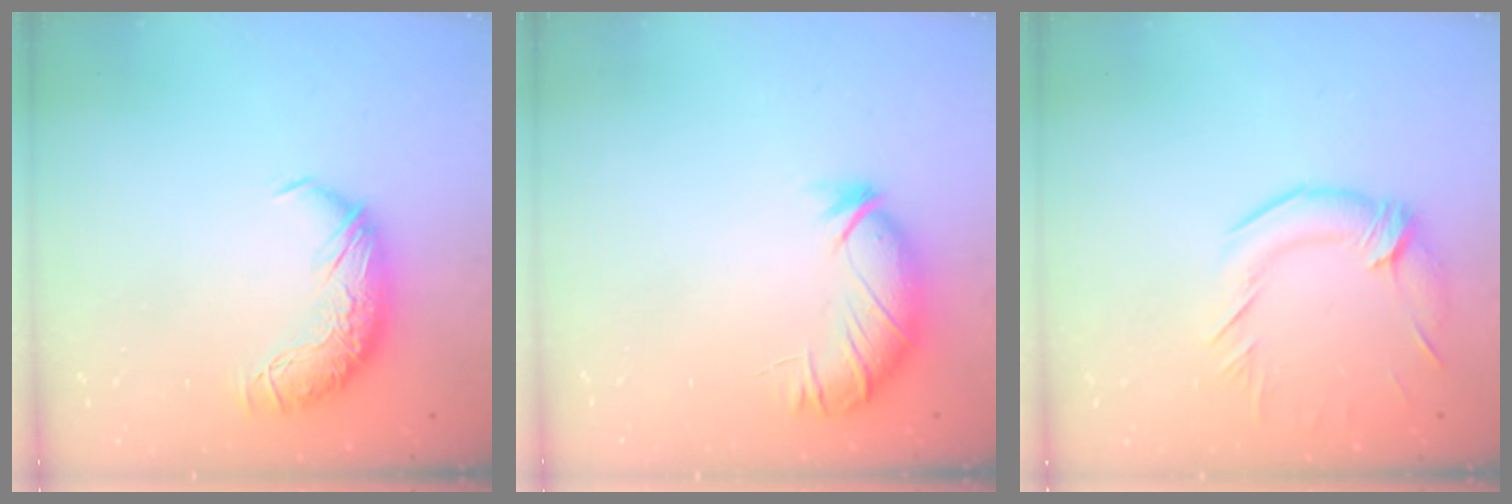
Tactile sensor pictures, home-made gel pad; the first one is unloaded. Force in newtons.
{"total": 3.6, "press": 3.5, "slide": 1.0}
{"total": 1.4, "press": 0.8, "slide": 1.1}